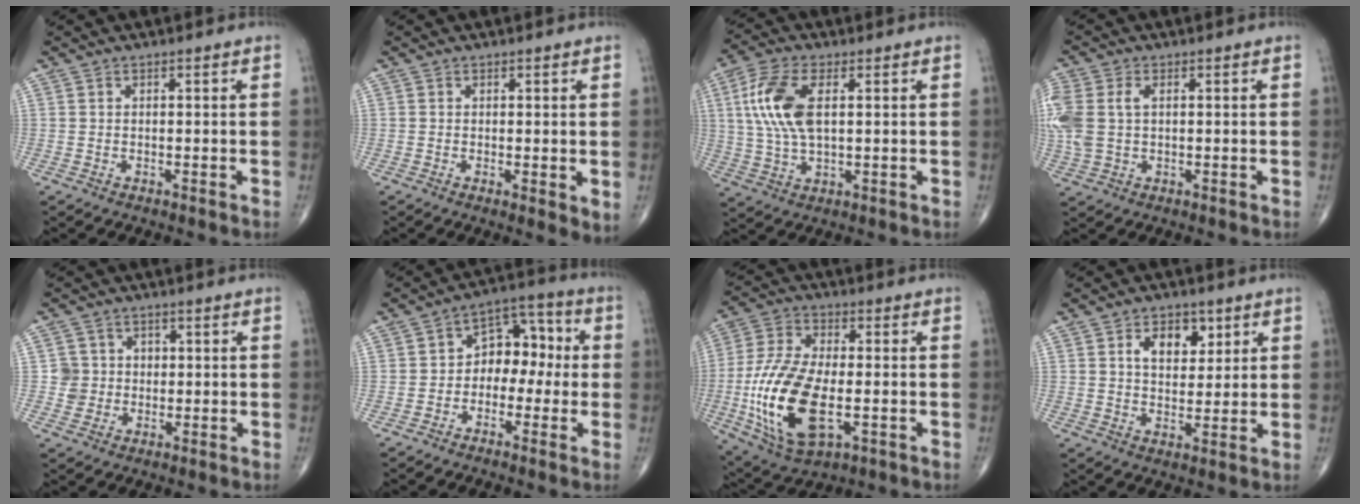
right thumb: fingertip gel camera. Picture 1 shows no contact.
{"total": 3.0, "force": [0.0, 1.0, 2.8], "torque": [-0.044, -0.012, -0.002]}
{"total": 11.6, "force": [2.5, 5.5, 9.8], "torque": [-0.220, 0.003, 0.050]}
{"total": 9.7, "force": [1.2, 6.3, 7.3], "torque": [-0.206, 0.015, 0.028]}
{"total": 4.4, "force": [0.1, 4.4, 0.2], "torque": [0.033, 0.010, -0.003]}
{"total": 9.3, "force": [-0.7, 6.6, 6.6], "torque": [-0.058, 0.044, -0.029]}
{"total": 19.4, "force": [-3.8, 9.4, 16.5], "torque": [-0.341, 0.001, -0.059]}
{"total": 7.4, "force": [3.0, 4.8, 4.7], "torque": [-0.045, -0.013, 0.047]}